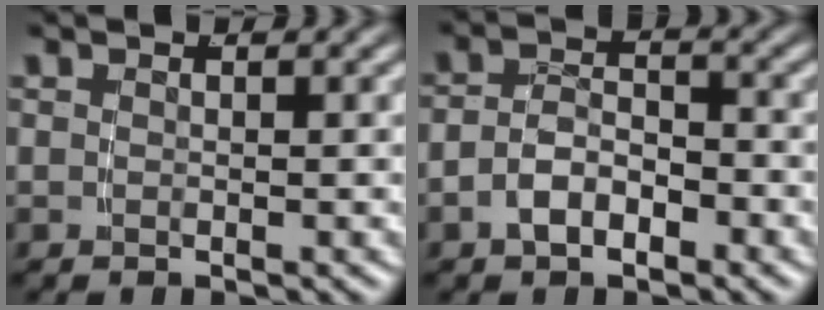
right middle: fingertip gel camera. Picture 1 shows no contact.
{"total": 3.7, "force": [-2.0, 2.4, 2.0], "torque": [-0.031, -0.004, -0.036]}